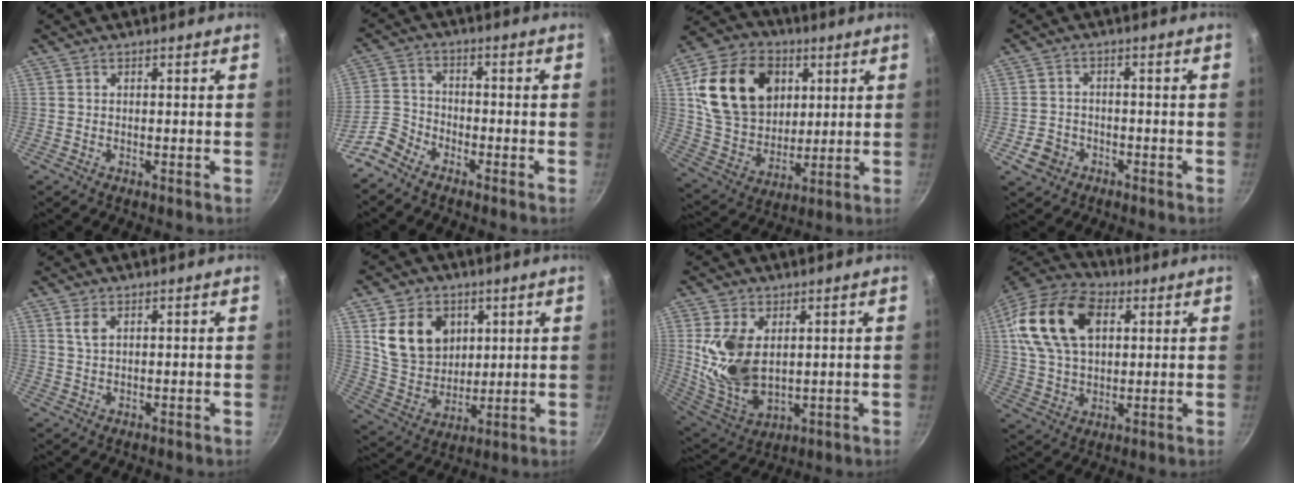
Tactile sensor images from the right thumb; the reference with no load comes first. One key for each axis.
{"total": 5.4, "fx": -4.3, "fy": 2.8, "fz": 1.7, "tx": -0.027, "ty": 0.037, "tz": -0.099}
{"total": 21.3, "fx": 6.1, "fy": 16.0, "fz": 12.7, "tx": -0.201, "ty": -0.011, "tz": 0.115}
{"total": 4.3, "fx": -2.0, "fy": 3.4, "fz": 1.5, "tx": -0.024, "ty": 0.023, "tz": -0.032}
{"total": 2.5, "fx": 1.2, "fy": 1.2, "fz": 1.8, "tx": -0.035, "ty": -0.007, "tz": 0.024}
{"total": 14.2, "fx": 4.7, "fy": 11.2, "fz": 7.5, "tx": -0.103, "ty": -0.024, "tz": 0.097}
{"total": 13.4, "fx": 2.6, "fy": 8.1, "fz": 10.3, "tx": -0.197, "ty": -0.033, "tz": 0.067}
{"total": 20.4, "fx": 6.2, "fy": 12.8, "fz": 14.7, "tx": -0.266, "ty": 0.007, "tz": 0.106}